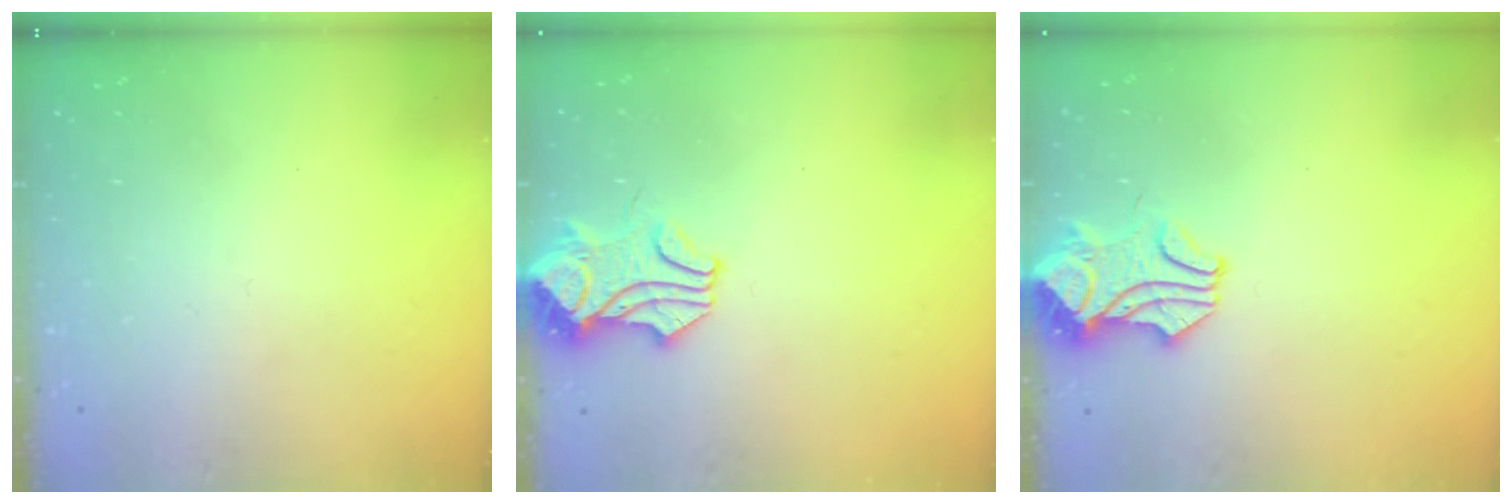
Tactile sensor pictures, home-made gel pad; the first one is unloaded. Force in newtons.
{"total": 1.9, "press": 1.8, "slide": 0.6}
{"total": 1.6, "press": 1.5, "slide": 0.5}